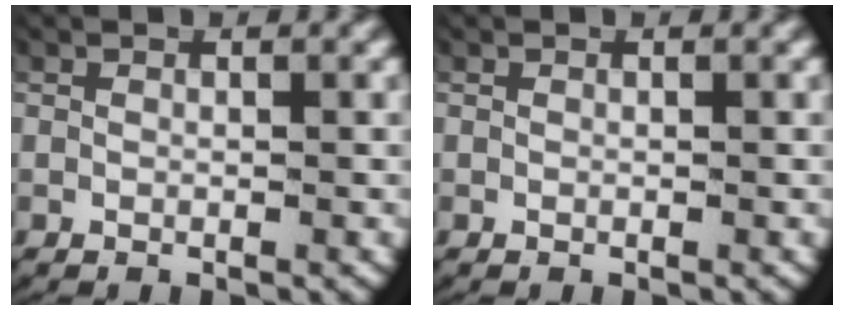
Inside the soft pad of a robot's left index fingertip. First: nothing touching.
{"total": 0.0}